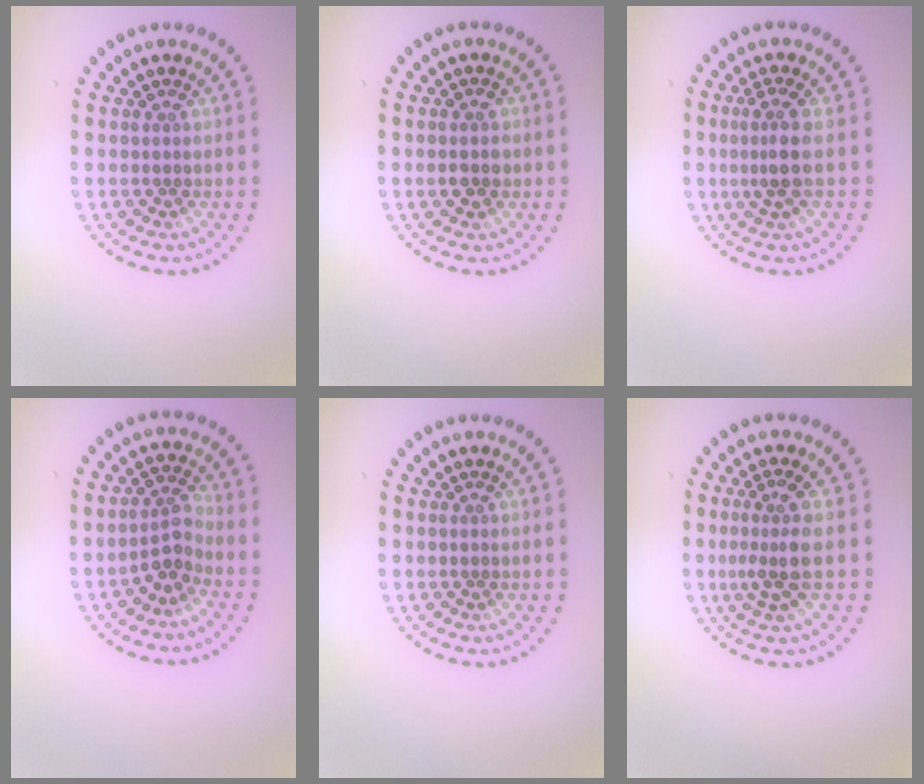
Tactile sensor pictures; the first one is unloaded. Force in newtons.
{"total": 1.2, "press": 1.2, "slide": 0.1}
{"total": 2.6, "press": 2.0, "slide": 1.6}
{"total": 2.5, "press": 2.0, "slide": 1.5}
{"total": 0.0}
{"total": 2.7, "press": 2.0, "slide": 1.9}